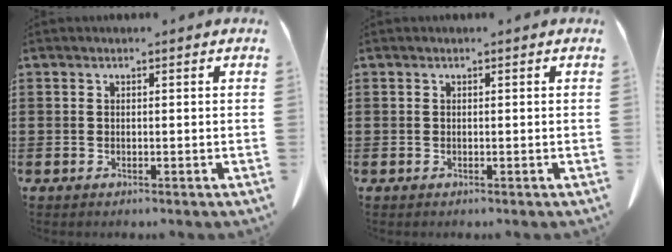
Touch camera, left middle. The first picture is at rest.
{"total": 0.0}